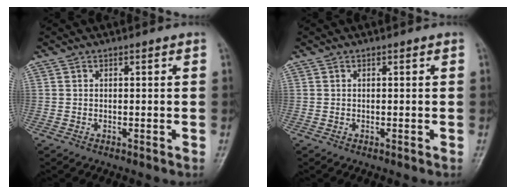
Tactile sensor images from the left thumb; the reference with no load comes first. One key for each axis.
{"total": 0.0}